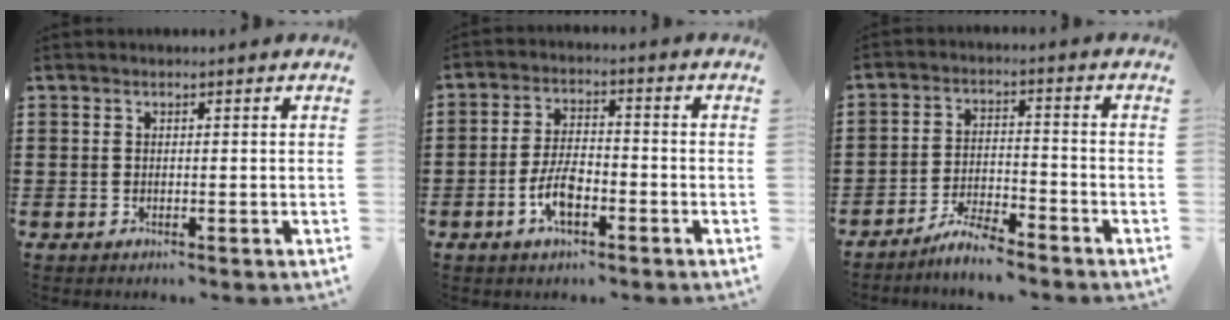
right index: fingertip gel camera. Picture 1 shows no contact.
{"total": 6.2, "force": [-2.6, 2.7, 4.9], "torque": [-0.115, 0.001, -0.055]}
{"total": 4.8, "force": [-4.6, 0.3, 1.6], "torque": [-0.036, 0.005, -0.091]}